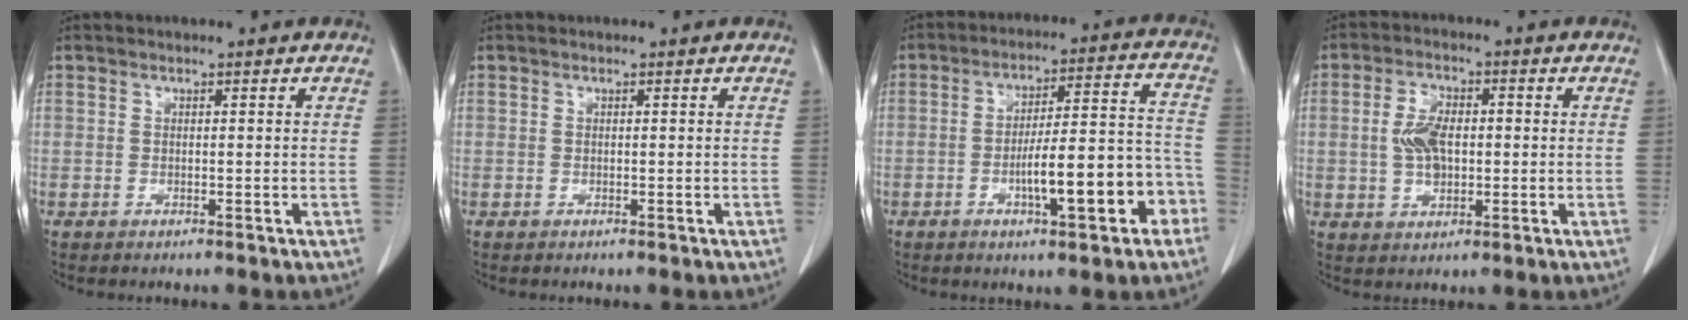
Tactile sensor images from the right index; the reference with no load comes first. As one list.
[{"total": 0.0}, {"total": 12.9, "force": [-4.9, 2.7, 11.7], "torque": [-0.167, 0.031, -0.066]}, {"total": 6.0, "force": [0.1, 3.4, 5.0], "torque": [-0.100, 0.010, 0.004]}]